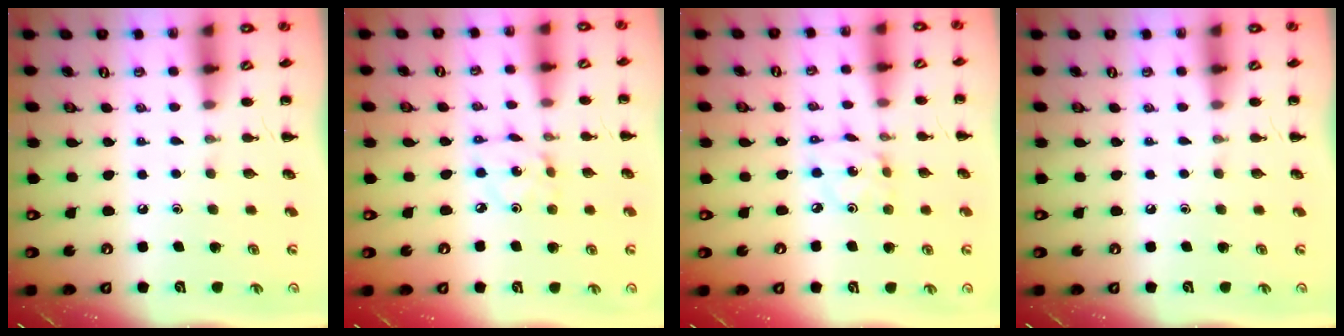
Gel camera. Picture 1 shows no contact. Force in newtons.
{"total": 2.1, "press": 2.0, "slide": 0.6}
{"total": 2.4, "press": 2.4, "slide": 0.4}
{"total": 0.0}